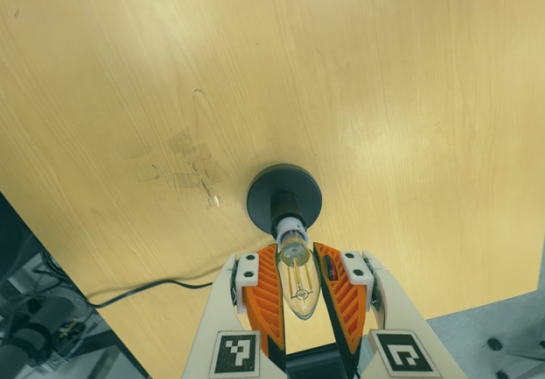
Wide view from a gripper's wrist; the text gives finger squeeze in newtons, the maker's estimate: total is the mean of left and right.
{"total": 12.8, "left": 12.4, "right": 13.3}